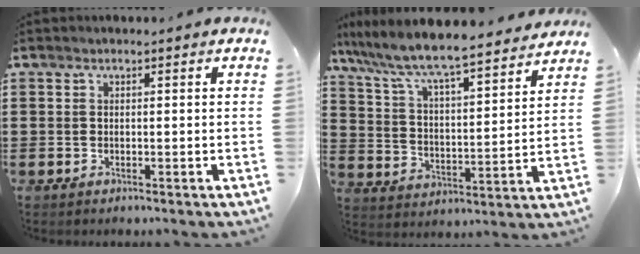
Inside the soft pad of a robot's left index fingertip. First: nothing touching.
{"total": 6.9, "force": [6.5, 0.1, 2.4], "torque": [-0.078, -0.051, 0.105]}